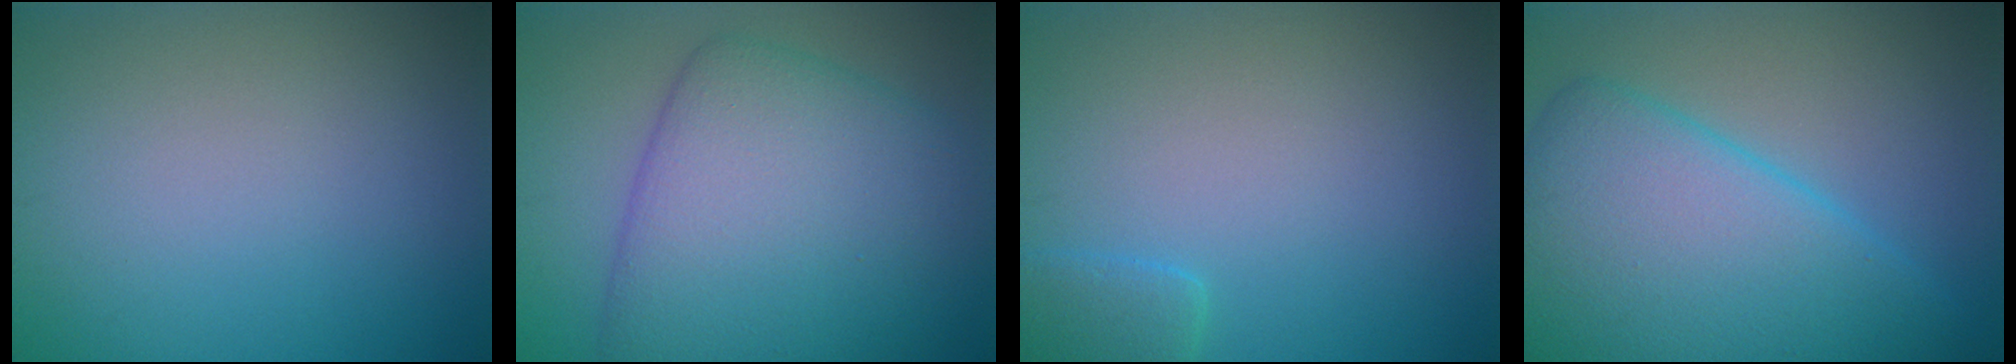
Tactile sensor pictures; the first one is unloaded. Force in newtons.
{"total": 10.6, "press": 10.6, "slide": 0.2}
{"total": 1.9, "press": 1.9, "slide": 0.3}
{"total": 12.0, "press": 12.0, "slide": 0.2}